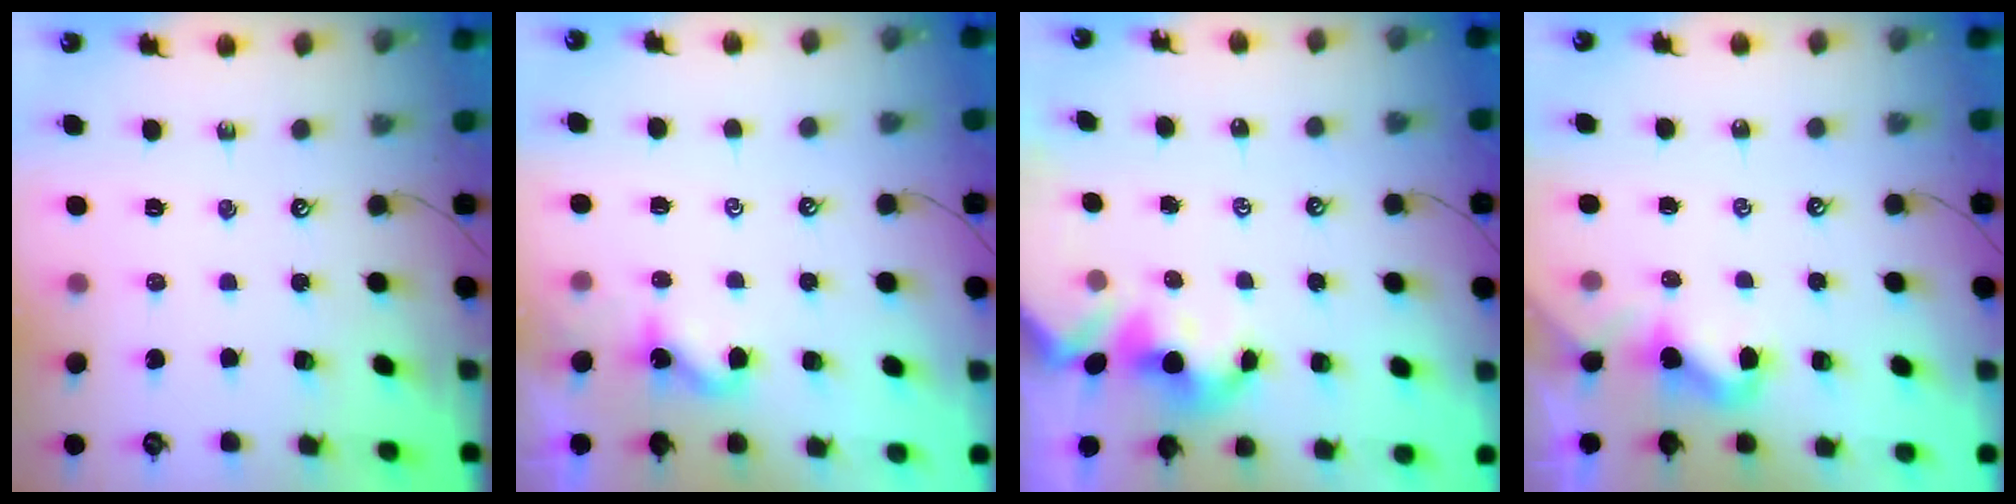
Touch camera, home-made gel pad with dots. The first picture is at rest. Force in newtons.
{"total": 1.6, "press": 1.6, "slide": 0.2}
{"total": 2.2, "press": 2.2, "slide": 0.2}
{"total": 2.2, "press": 2.2, "slide": 0.4}